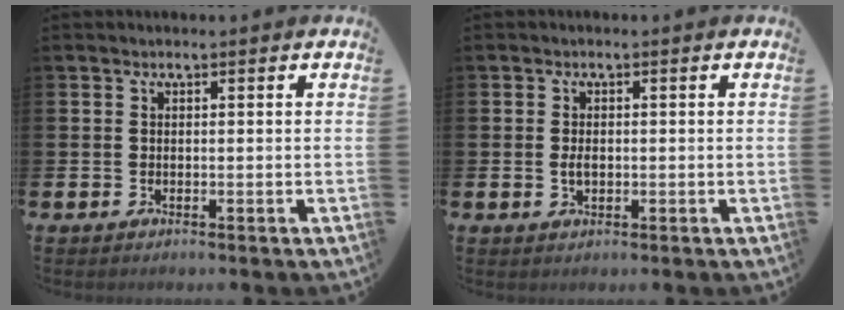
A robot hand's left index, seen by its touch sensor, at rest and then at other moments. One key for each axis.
{"total": 1.8, "fx": -0.1, "fy": 1.0, "fz": 1.5, "tx": -0.022, "ty": 0.001, "tz": -0.004}